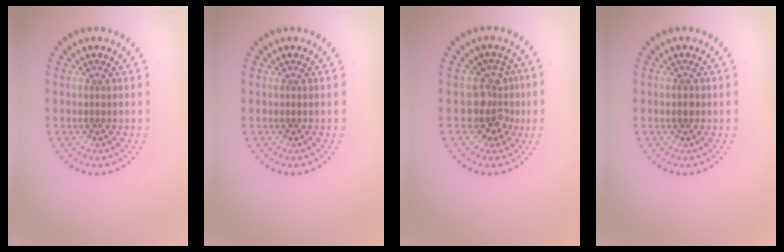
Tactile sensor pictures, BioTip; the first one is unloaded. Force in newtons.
{"total": 0.0}
{"total": 3.5, "press": 2.8, "slide": 2.2}
{"total": 1.1, "press": 1.1, "slide": 0.1}